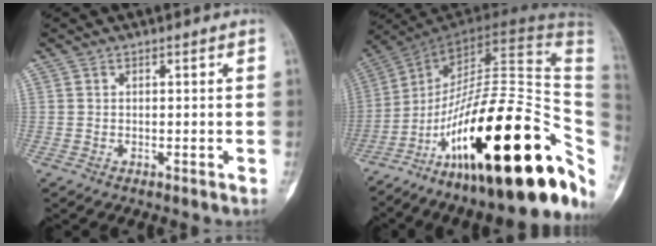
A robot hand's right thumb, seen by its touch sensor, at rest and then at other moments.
{"total": 37.5, "force": [-12.4, 14.9, 32.1], "torque": [-0.412, 0.091, -0.191]}